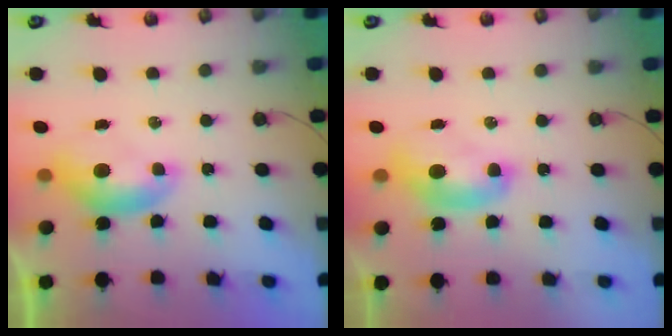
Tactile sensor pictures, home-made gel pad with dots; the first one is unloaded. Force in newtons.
{"total": 2.0, "press": 2.0, "slide": 0.2}